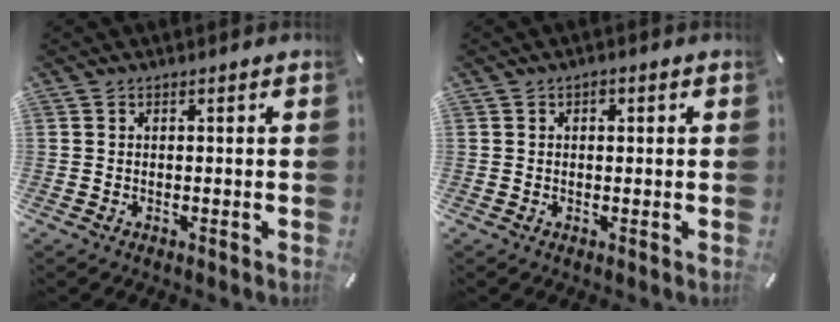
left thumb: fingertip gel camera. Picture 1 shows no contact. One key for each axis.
{"total": 1.2, "fx": 0.3, "fy": 0.9, "fz": 0.8, "tx": -0.017, "ty": 0.007, "tz": 0.004}